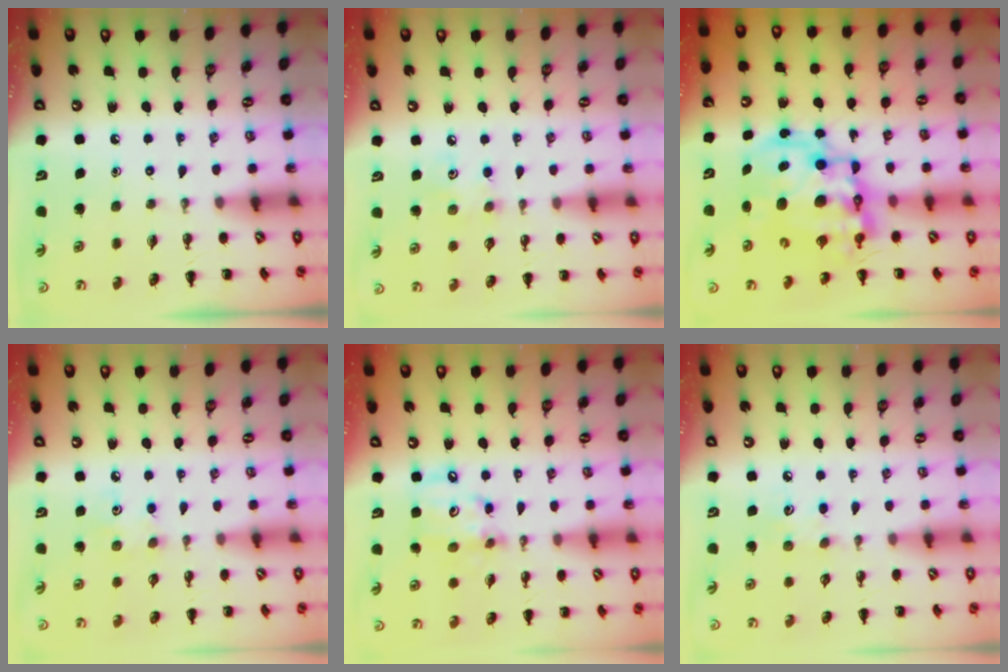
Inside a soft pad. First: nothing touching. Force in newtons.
{"total": 3.7, "press": 3.5, "slide": 0.9}
{"total": 16.2, "press": 15.7, "slide": 4.1}
{"total": 3.8, "press": 3.7, "slide": 0.9}
{"total": 8.9, "press": 8.7, "slide": 1.8}
{"total": 5.4, "press": 5.2, "slide": 1.3}